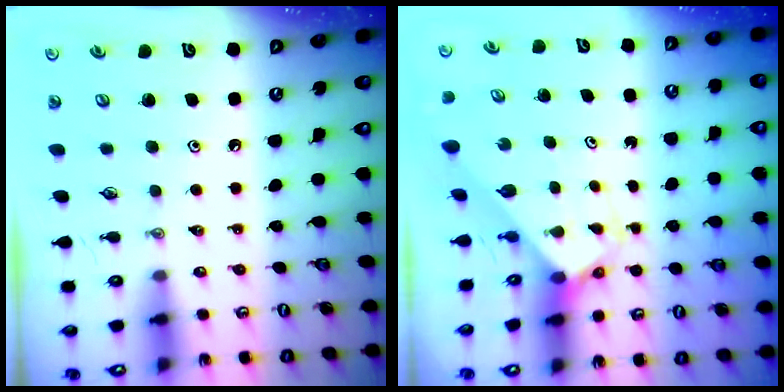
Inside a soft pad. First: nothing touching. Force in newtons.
{"total": 2.7, "press": 2.7, "slide": 0.2}